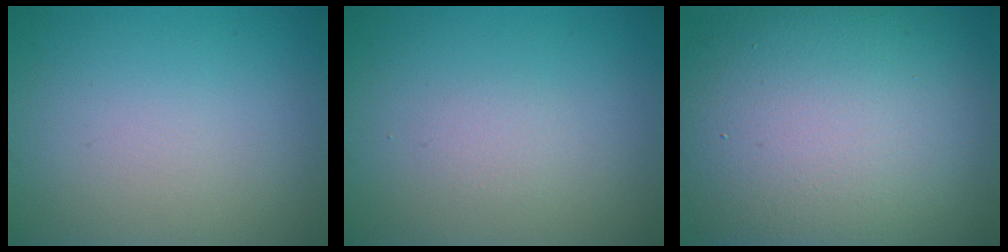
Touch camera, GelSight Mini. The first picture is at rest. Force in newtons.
{"total": 0.9, "press": 0.9, "slide": 0.1}
{"total": 16.4, "press": 16.4, "slide": 0.8}